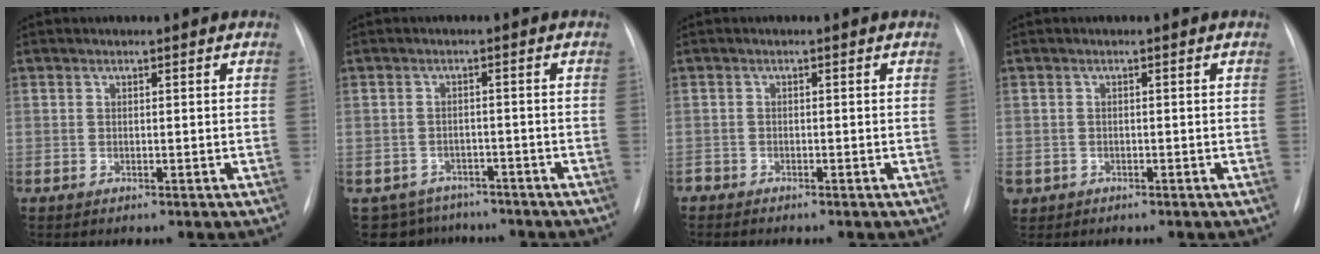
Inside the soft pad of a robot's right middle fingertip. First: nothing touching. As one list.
[{"total": 6.7, "force": [-5.6, 3.8, 0.0], "torque": [0.001, 0.016, -0.070]}, {"total": 1.6, "force": [-1.5, 0.5, 0.2], "torque": [-0.004, -0.002, -0.024]}, {"total": 2.7, "force": [-1.5, 2.2, 0.5], "torque": [-0.012, 0.000, -0.023]}]